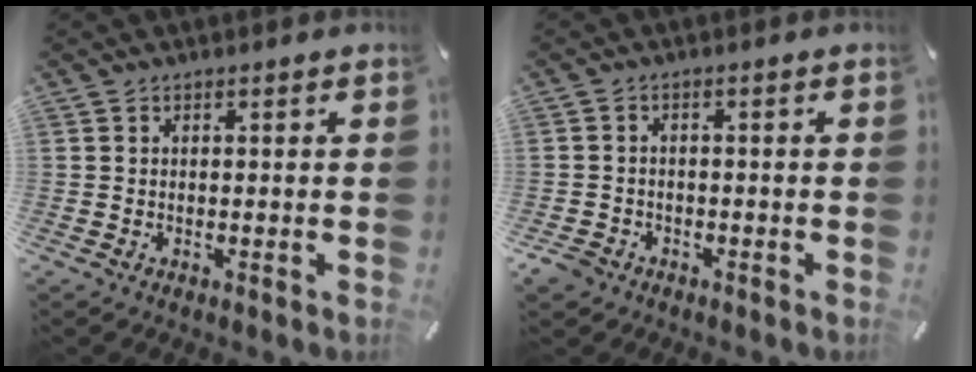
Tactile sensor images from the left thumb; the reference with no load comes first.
{"total": 3.0, "force": [-1.9, 2.1, 0.8], "torque": [-0.028, 0.005, -0.043]}